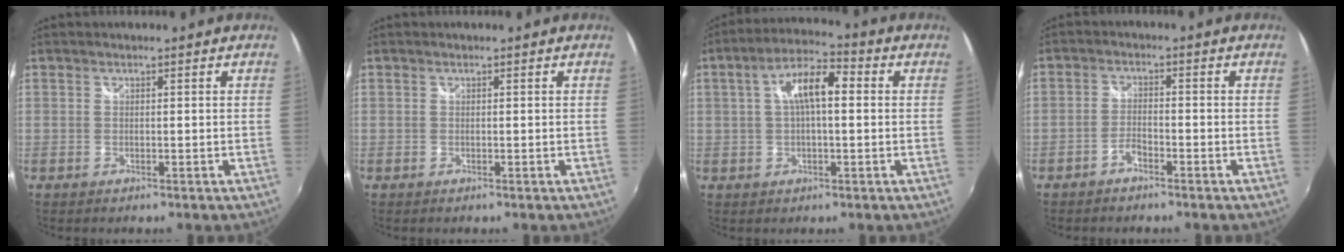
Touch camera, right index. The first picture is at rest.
{"total": 0.0}
{"total": 8.7, "force": [1.2, 3.2, 8.0], "torque": [-0.146, 0.022, 0.018]}
{"total": 2.7, "force": [-2.1, 0.8, 1.5], "torque": [-0.043, 0.007, -0.042]}